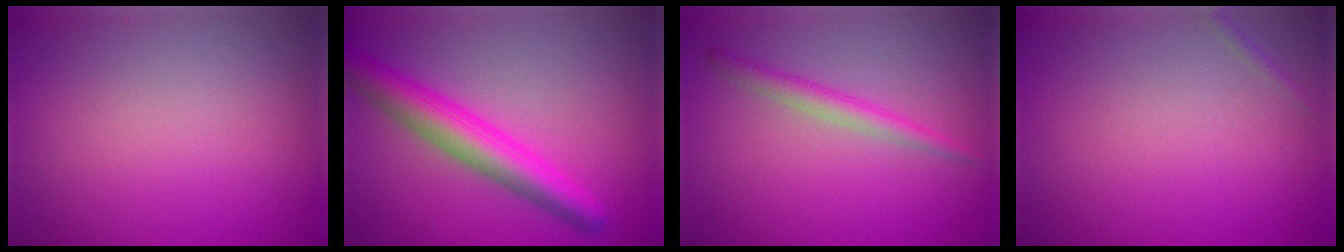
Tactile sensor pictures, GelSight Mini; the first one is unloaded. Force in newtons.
{"total": 5.4, "press": 5.4, "slide": 0.2}
{"total": 2.2, "press": 2.2, "slide": 0.1}
{"total": 0.5, "press": 0.5, "slide": 0.0}